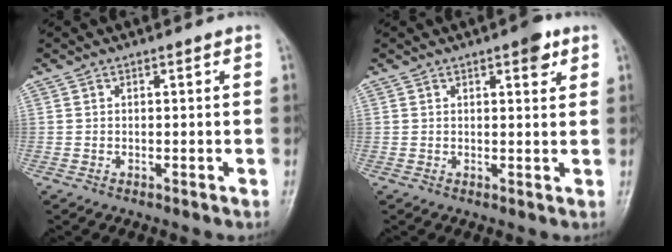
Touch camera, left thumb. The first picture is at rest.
{"total": 3.7, "force": [2.1, 1.4, 2.7], "torque": [-0.026, -0.007, 0.024]}